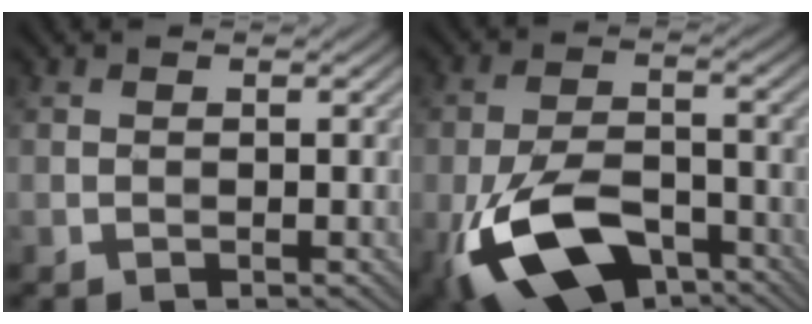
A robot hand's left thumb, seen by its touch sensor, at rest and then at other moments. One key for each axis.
{"total": 13.4, "fx": -7.1, "fy": 6.7, "fz": 9.2, "tx": -0.204, "ty": -0.022, "tz": -0.138}